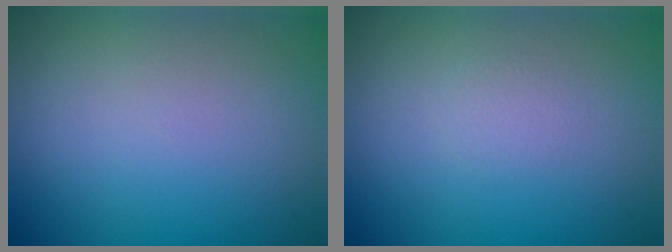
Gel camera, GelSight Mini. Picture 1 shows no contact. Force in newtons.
{"total": 0.8, "press": 0.8, "slide": 0.1}